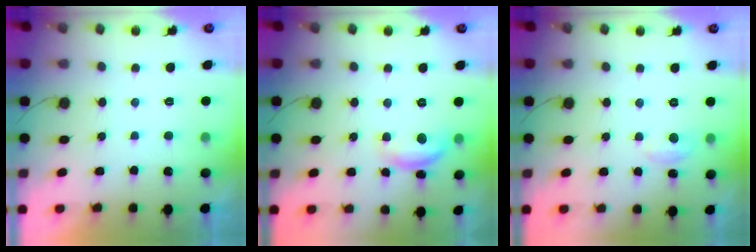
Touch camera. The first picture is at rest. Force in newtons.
{"total": 10.5, "press": 10.5, "slide": 0.5}
{"total": 4.9, "press": 4.9, "slide": 0.6}